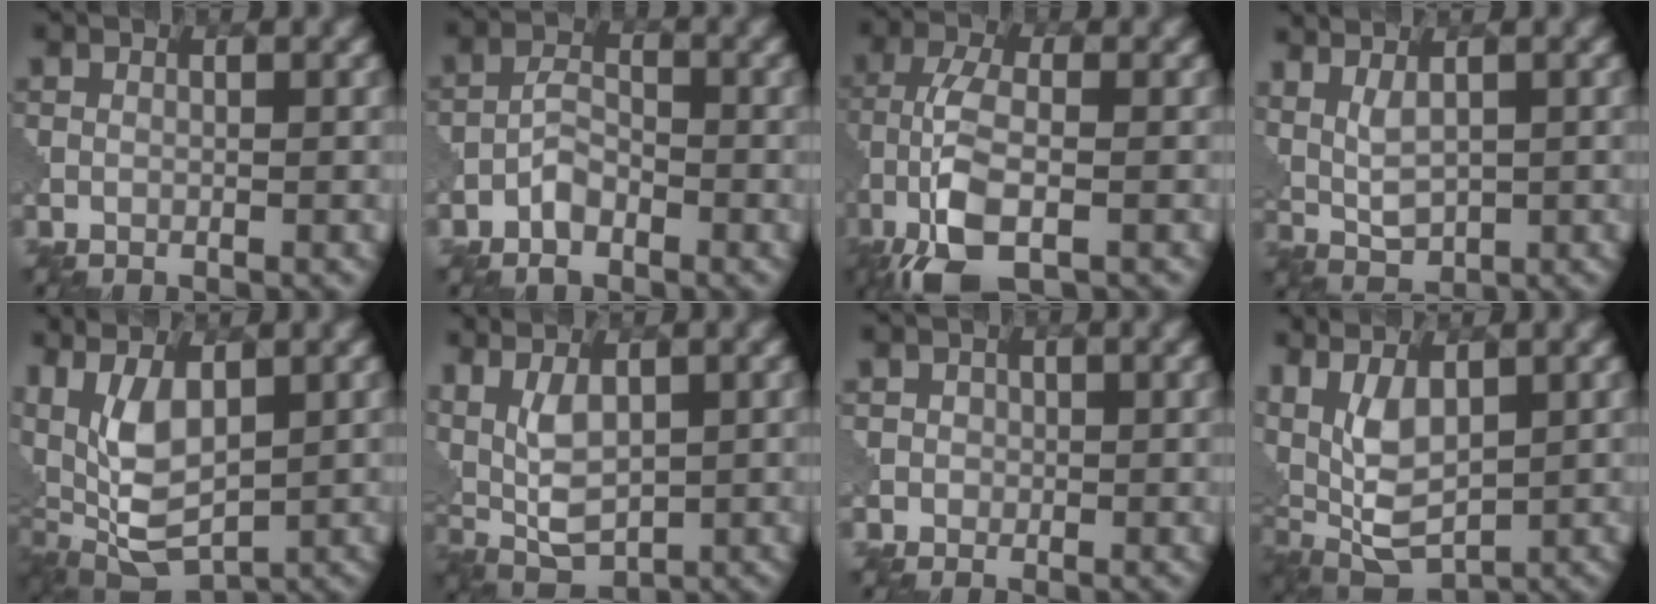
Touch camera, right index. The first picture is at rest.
{"total": 2.9, "force": [-1.7, 1.6, 1.7], "torque": [-0.028, 0.006, -0.038]}
{"total": 7.3, "force": [-3.9, 2.4, 5.7], "torque": [-0.126, -0.001, -0.083]}
{"total": 3.0, "force": [1.4, 1.1, 2.4], "torque": [-0.054, -0.004, 0.036]}
{"total": 8.6, "force": [2.2, 4.0, 7.3], "torque": [-0.159, -0.005, 0.041]}
{"total": 5.0, "force": [1.6, 2.2, 4.2], "torque": [-0.092, -0.002, 0.033]}
{"total": 1.4, "force": [0.1, 1.4, 0.3], "torque": [0.013, -0.002, 0.000]}
{"total": 7.4, "force": [2.5, 3.2, 6.2], "torque": [-0.139, -0.002, 0.049]}